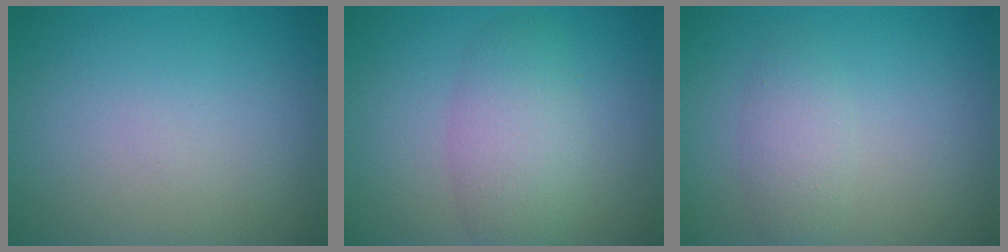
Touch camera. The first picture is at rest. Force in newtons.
{"total": 4.4, "press": 4.4, "slide": 0.2}
{"total": 2.2, "press": 2.2, "slide": 0.1}